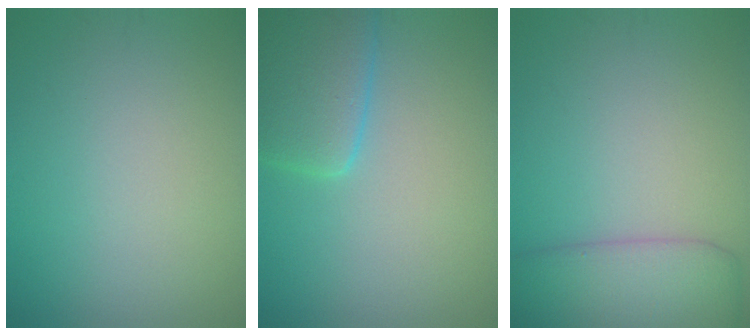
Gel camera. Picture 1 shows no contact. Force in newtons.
{"total": 4.8, "press": 4.8, "slide": 0.4}
{"total": 5.5, "press": 5.5, "slide": 0.1}